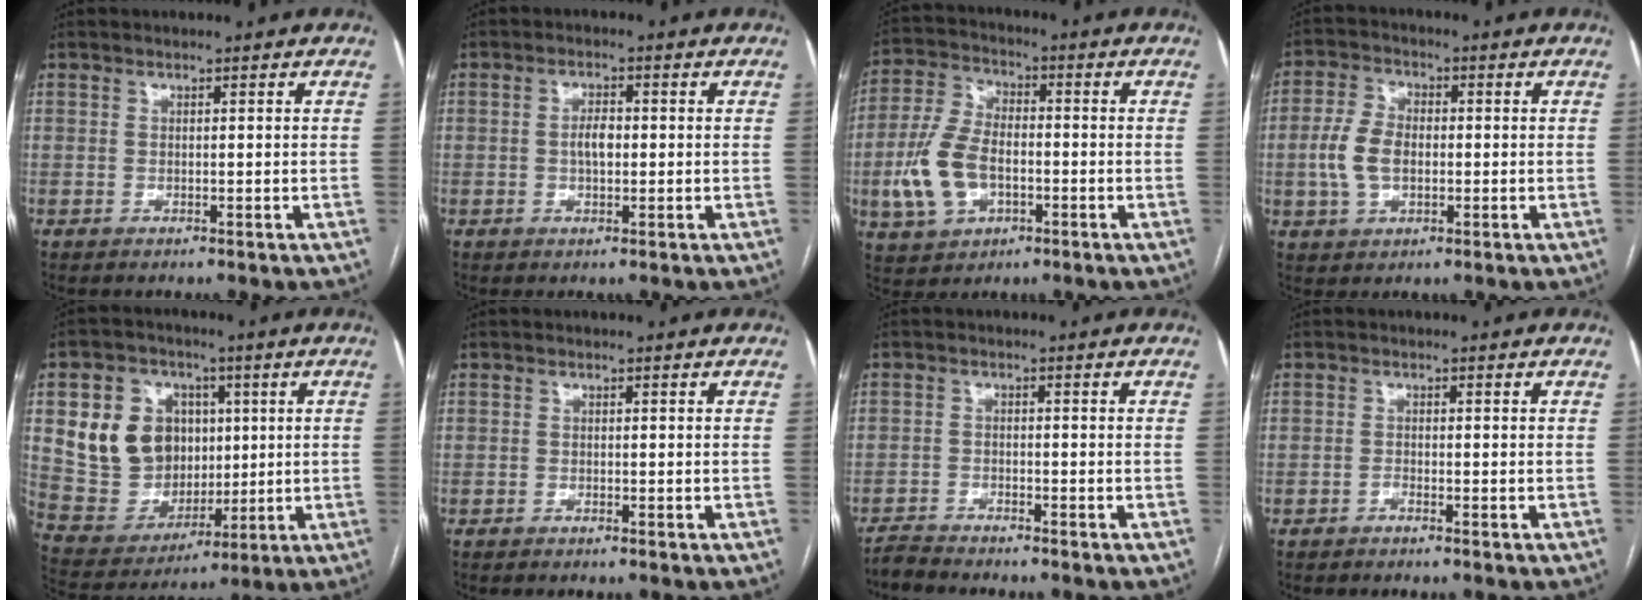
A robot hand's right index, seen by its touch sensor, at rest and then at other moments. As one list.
[{"total": 3.0, "force": [-0.1, 1.3, 2.7], "torque": [-0.049, 0.005, -0.002]}, {"total": 11.0, "force": [-2.7, 6.5, 8.4], "torque": [-0.198, 0.012, -0.046]}, {"total": 7.1, "force": [-0.7, 4.4, 5.5], "torque": [-0.134, 0.014, -0.012]}, {"total": 14.0, "force": [3.5, 11.7, 6.9], "torque": [-0.152, 0.037, 0.087]}, {"total": 1.3, "force": [-1.2, 0.1, 0.5], "torque": [-0.008, -0.002, -0.015]}, {"total": 3.5, "force": [-3.5, -0.4, 0.5], "torque": [-0.008, -0.015, -0.062]}, {"total": 0.9, "force": [-0.8, -0.2, 0.3], "torque": [-0.006, 0.002, -0.015]}]